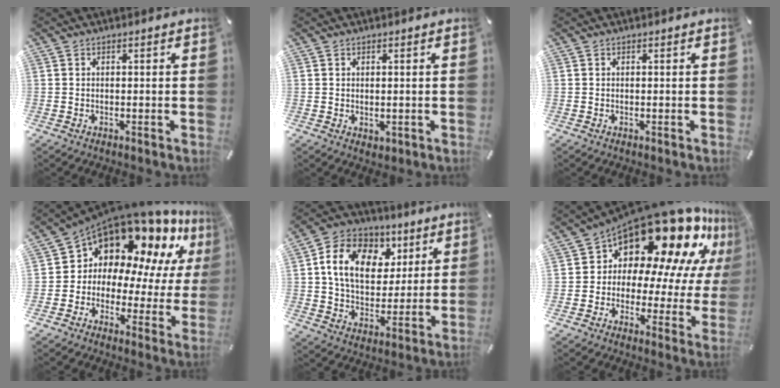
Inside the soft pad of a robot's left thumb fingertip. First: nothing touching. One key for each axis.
{"total": 1.0, "fx": 0.4, "fy": 0.9, "fz": 0.3, "tx": -0.007, "ty": 0.004, "tz": 0.007}
{"total": 0.0}
{"total": 13.1, "fx": 10.4, "fy": 7.3, "fz": 3.3, "tx": -0.079, "ty": -0.105, "tz": 0.184}
{"total": 15.1, "fx": 5.6, "fy": 11.4, "fz": 8.2, "tx": -0.140, "ty": -0.006, "tz": 0.107}
{"total": 20.0, "fx": 14.5, "fy": 9.5, "fz": 10.1, "tx": -0.156, "ty": -0.129, "tz": 0.254}